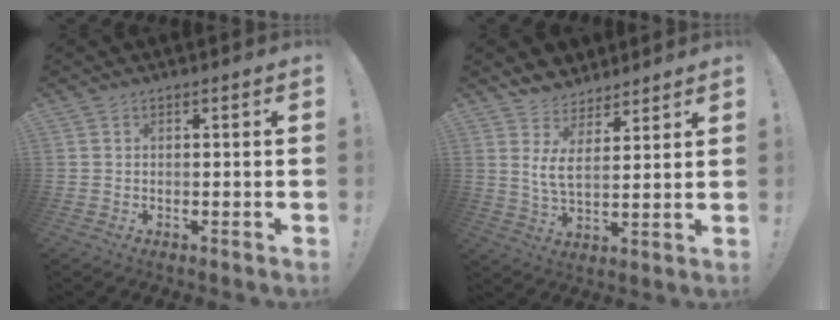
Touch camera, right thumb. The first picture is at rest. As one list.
[{"total": 7.9, "force": [5.0, 3.7, 4.9], "torque": [-0.086, -0.028, 0.096]}]